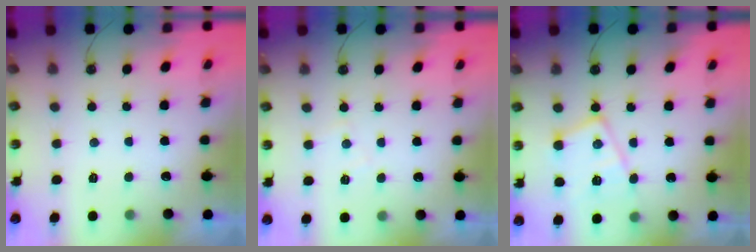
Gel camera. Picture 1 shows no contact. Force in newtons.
{"total": 4.0, "press": 3.9, "slide": 0.6}
{"total": 15.0, "press": 14.9, "slide": 1.4}